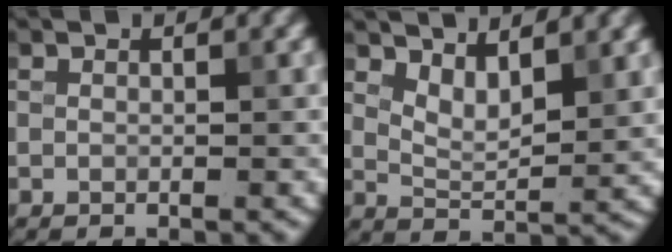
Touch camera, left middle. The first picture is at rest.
{"total": 3.2, "force": [2.1, 1.2, 2.1], "torque": [-0.041, -0.010, 0.043]}